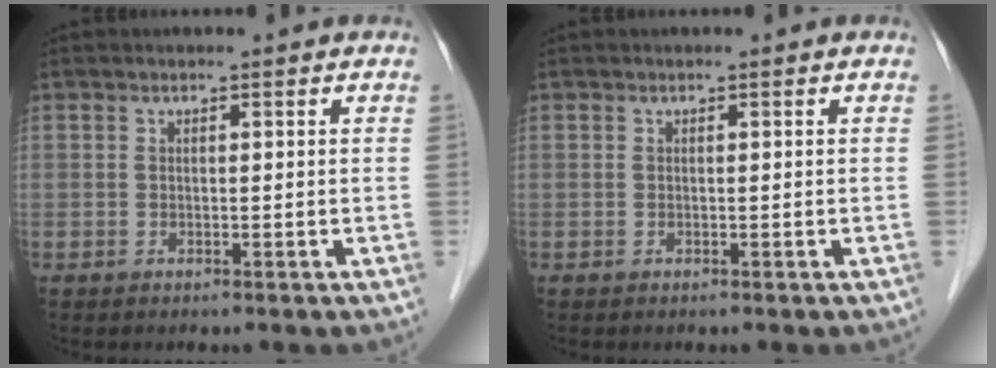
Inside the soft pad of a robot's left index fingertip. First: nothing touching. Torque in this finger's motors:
{"motor_torque": [-0.03, 0.03, 0.00, 0.00]}